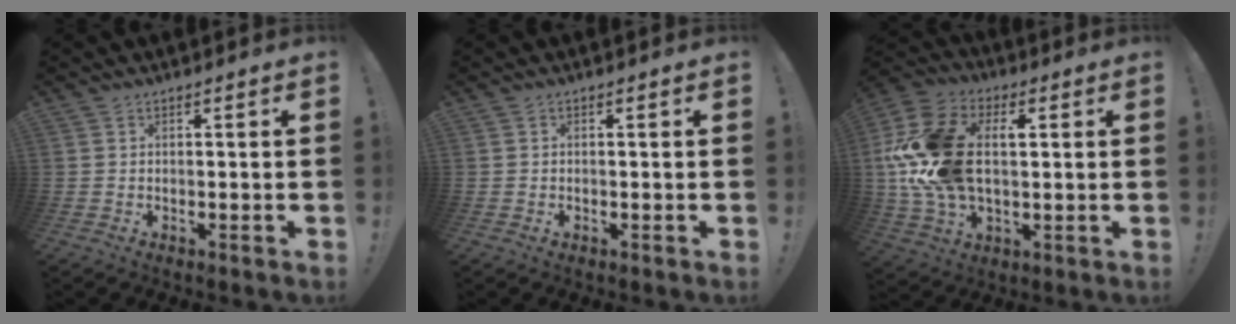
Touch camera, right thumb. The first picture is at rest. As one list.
[{"total": 0.0}, {"total": 21.2, "force": [2.2, 13.7, 16.0], "torque": [-0.317, 0.012, 0.041]}]